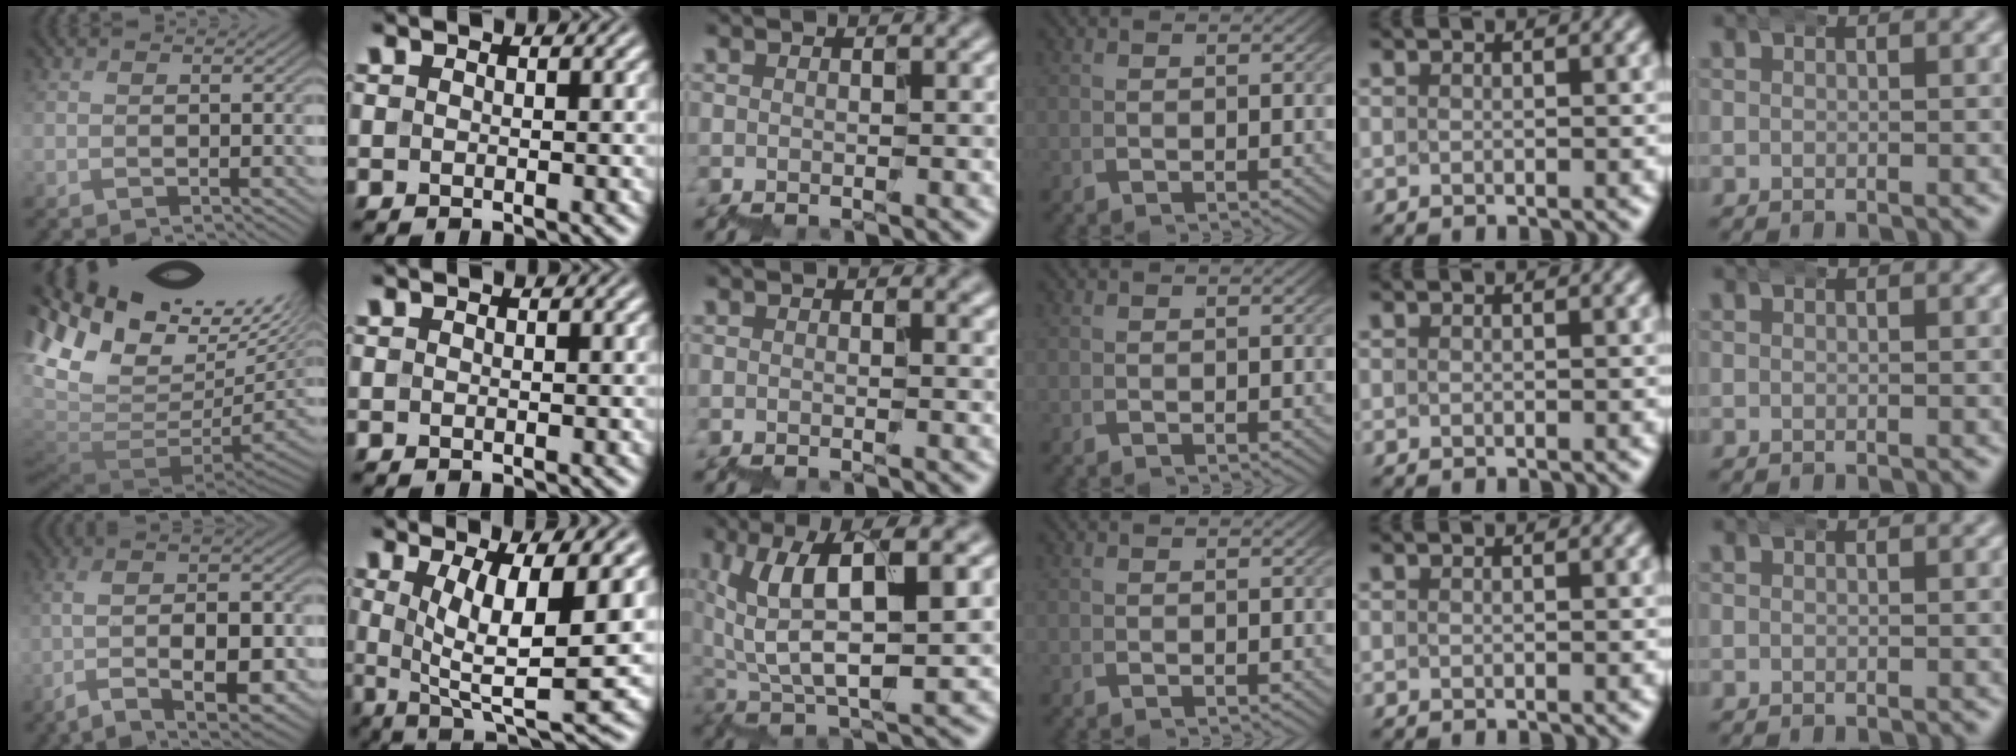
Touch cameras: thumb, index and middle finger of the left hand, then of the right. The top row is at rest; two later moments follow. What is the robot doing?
{"motion": "wrap", "object": "bubble wrap"}